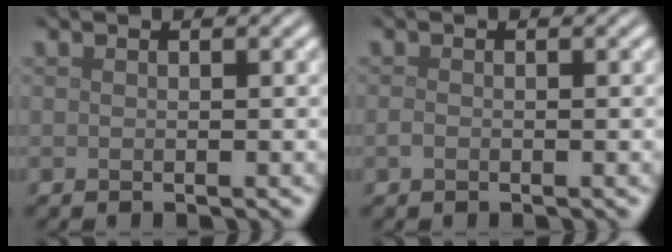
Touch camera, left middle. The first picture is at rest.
{"total": 0.6, "force": [-0.3, 0.4, 0.4], "torque": [-0.009, -0.002, -0.007]}